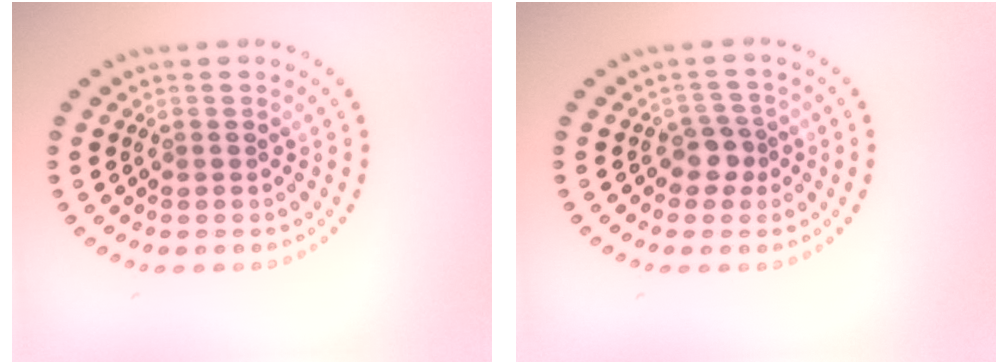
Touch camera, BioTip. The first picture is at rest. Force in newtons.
{"total": 2.1, "press": 1.7, "slide": 1.1}